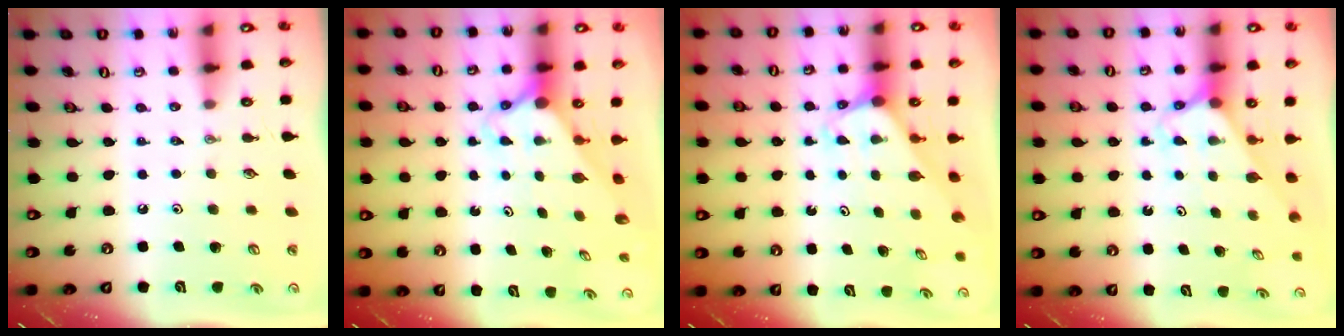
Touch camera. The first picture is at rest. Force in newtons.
{"total": 2.8, "press": 2.8, "slide": 0.2}
{"total": 2.0, "press": 2.0, "slide": 0.1}
{"total": 2.5, "press": 2.5, "slide": 0.2}